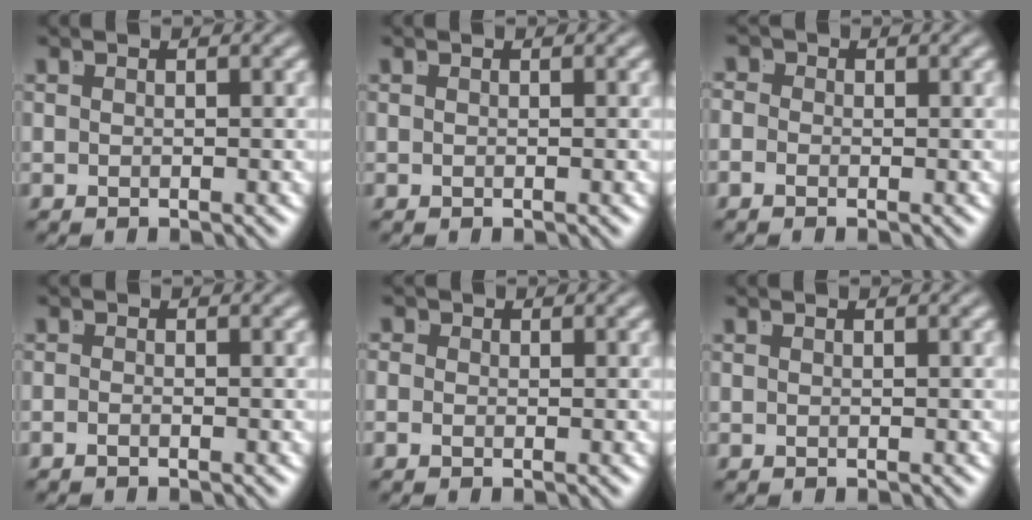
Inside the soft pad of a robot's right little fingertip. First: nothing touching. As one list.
[{"total": 0.0}, {"total": 1.2, "force": [-0.4, 1.0, 0.6], "torque": [-0.010, -0.001, -0.016]}, {"total": 1.1, "force": [-1.0, -0.5, 0.2], "torque": [0.001, -0.004, -0.017]}, {"total": 0.9, "force": [-0.3, 0.6, 0.5], "torque": [-0.011, -0.005, -0.008]}, {"total": 0.0}]